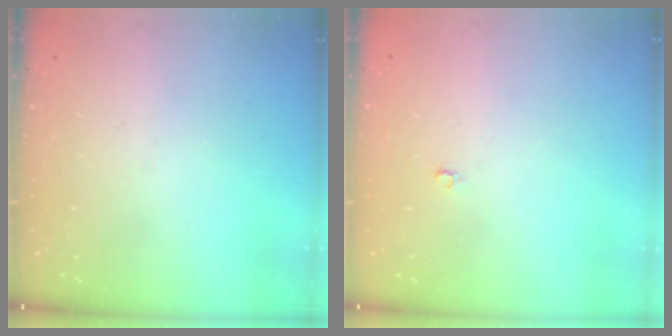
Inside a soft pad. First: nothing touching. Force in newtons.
{"total": 2.0, "press": 2.0, "slide": 0.4}